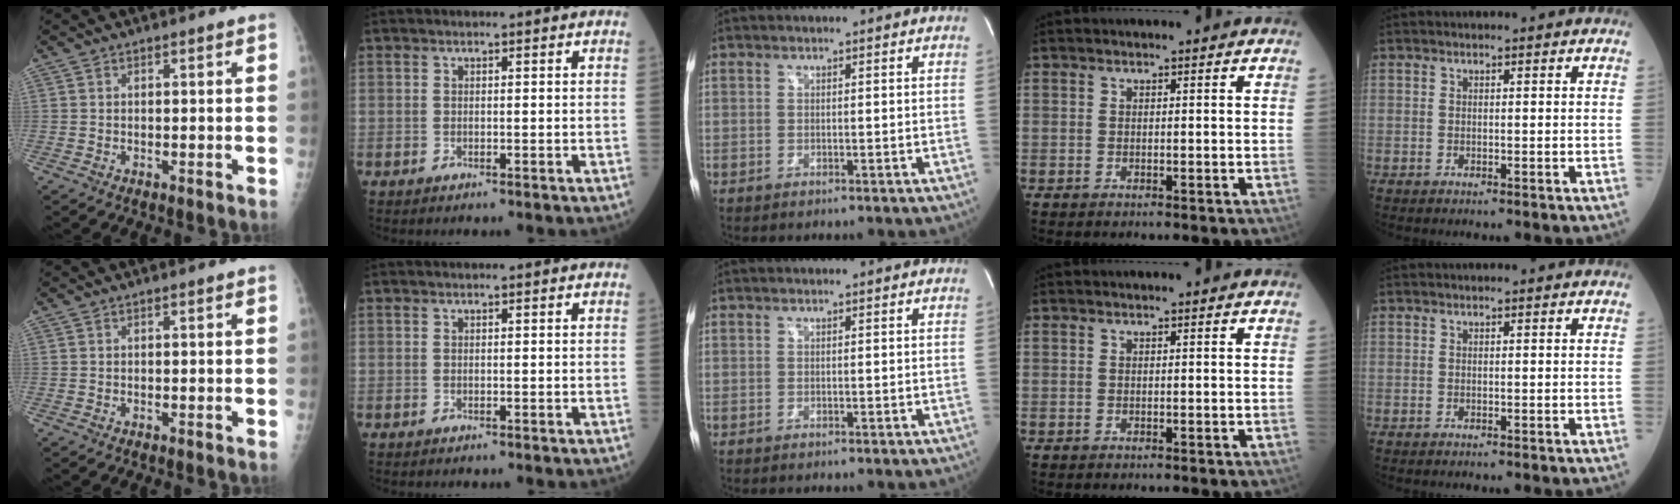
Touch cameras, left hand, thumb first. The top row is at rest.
{}